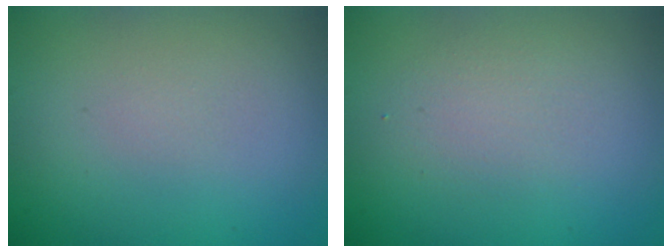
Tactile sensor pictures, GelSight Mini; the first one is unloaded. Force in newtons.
{"total": 2.0, "press": 2.0, "slide": 0.0}